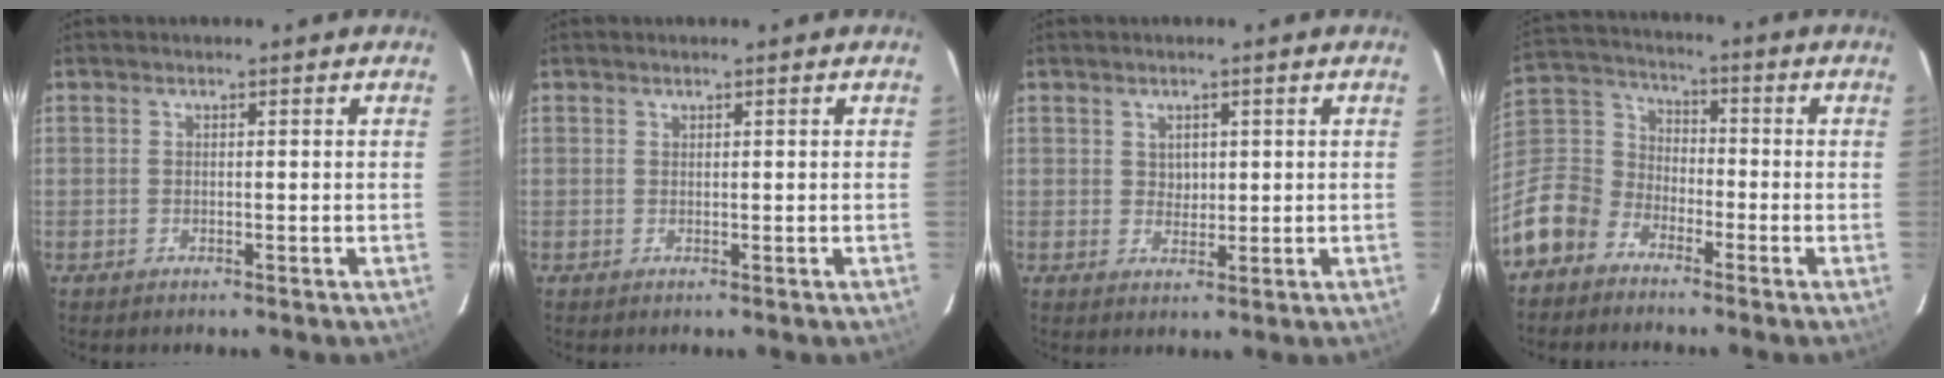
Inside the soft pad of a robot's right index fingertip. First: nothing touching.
{"total": 0.0}
{"total": 2.4, "force": [0.9, 2.0, 0.9], "torque": [-0.007, 0.004, 0.019]}
{"total": 12.8, "force": [-8.1, 9.2, 3.9], "torque": [-0.113, 0.039, -0.166]}